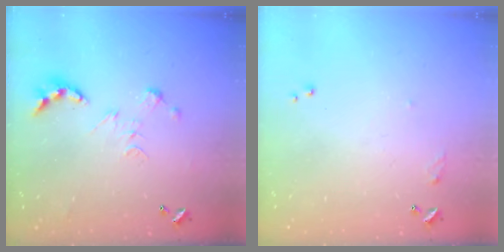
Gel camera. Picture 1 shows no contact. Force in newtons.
{"total": 6.5, "press": 6.5, "slide": 0.7}